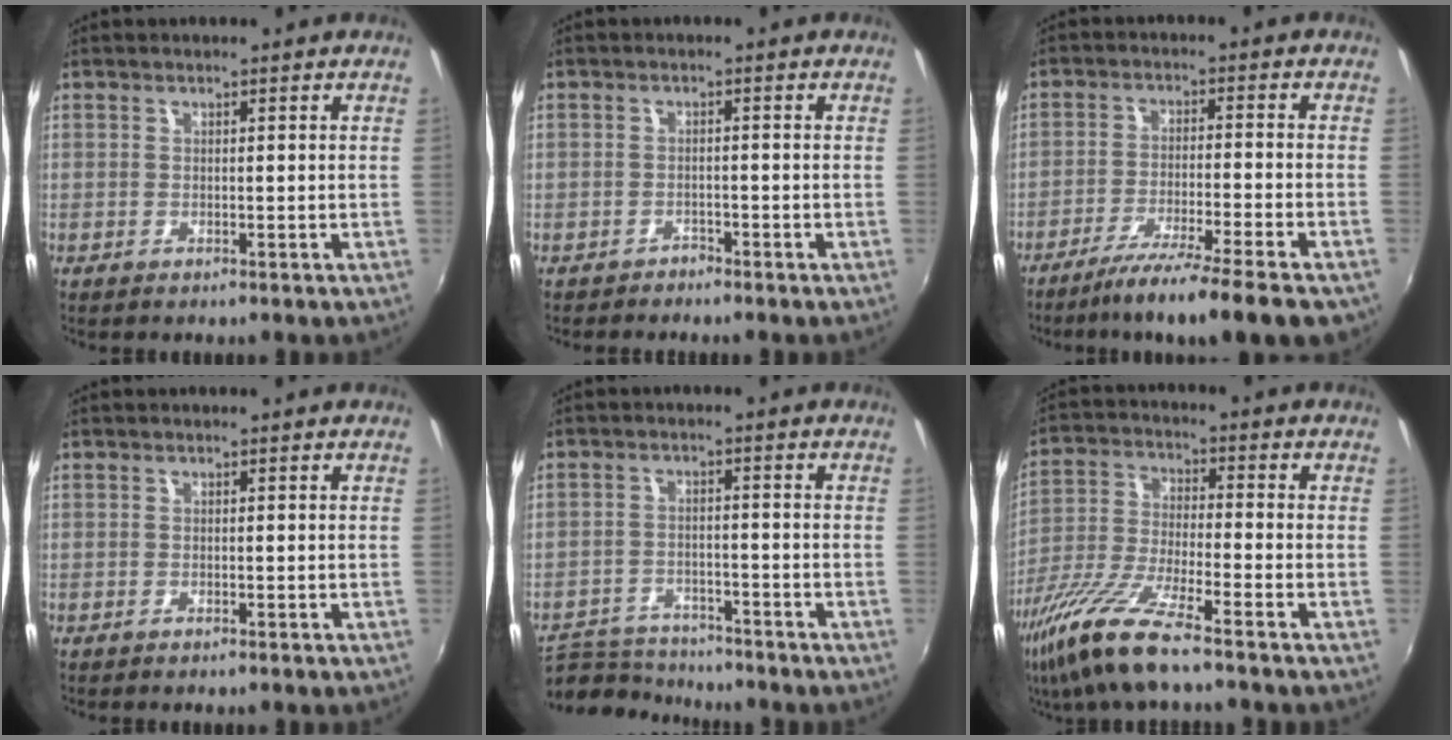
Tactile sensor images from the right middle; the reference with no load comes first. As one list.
[{"total": 1.8, "force": [-1.5, 1.1, -0.3], "torque": [0.000, 0.008, -0.023]}, {"total": 13.9, "force": [-11.0, 0.3, 8.5], "torque": [-0.151, -0.038, -0.175]}, {"total": 0.0}, {"total": 10.2, "force": [-9.3, 3.4, 2.7], "torque": [-0.081, 0.001, -0.150]}, {"total": 12.2, "force": [-8.8, 1.0, 8.5], "torque": [-0.182, -0.027, -0.171]}]